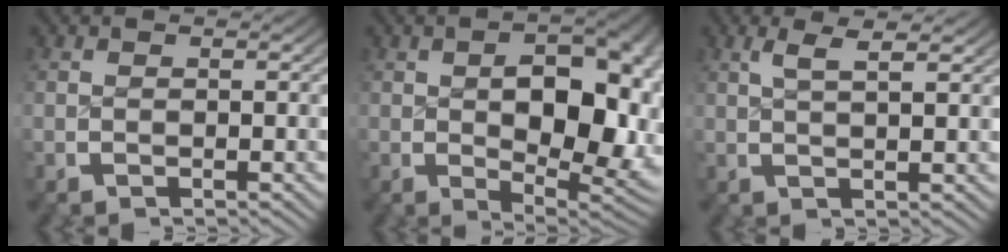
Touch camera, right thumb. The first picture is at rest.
{"total": 10.2, "force": [-0.3, 5.2, 8.7], "torque": [-0.132, -0.039, 0.015]}
{"total": 2.6, "force": [1.9, 0.2, 1.8], "torque": [-0.029, 0.003, 0.037]}